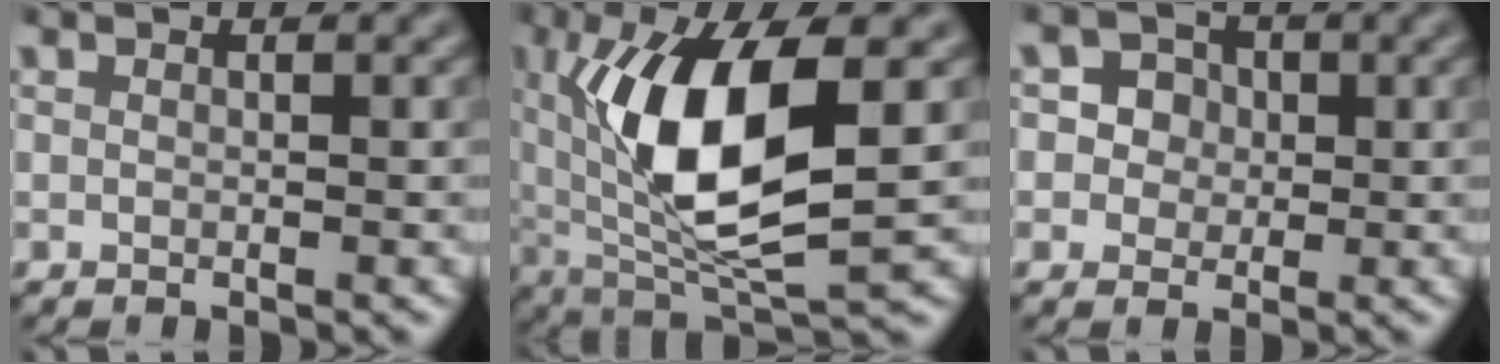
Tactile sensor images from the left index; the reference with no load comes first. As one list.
[{"total": 10.7, "force": [1.2, 3.7, 10.0], "torque": [-0.183, -0.005, 0.032]}, {"total": 2.6, "force": [0.2, 2.5, 0.8], "torque": [-0.006, 0.005, -0.001]}]